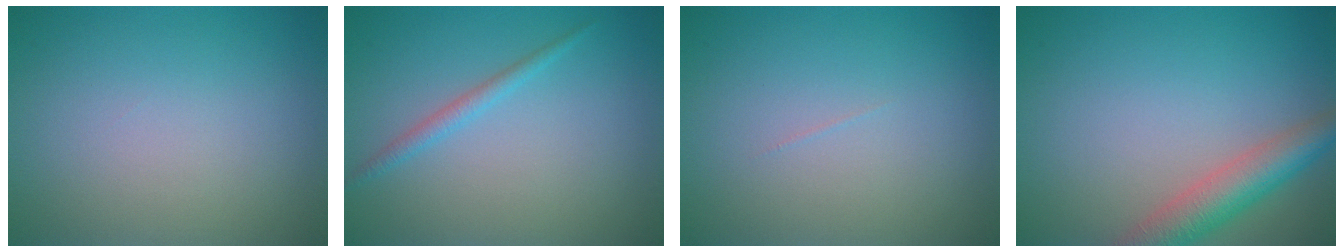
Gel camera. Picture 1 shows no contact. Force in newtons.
{"total": 1.4, "press": 1.4, "slide": 0.1}
{"total": 0.0}
{"total": 4.7, "press": 4.7, "slide": 0.2}